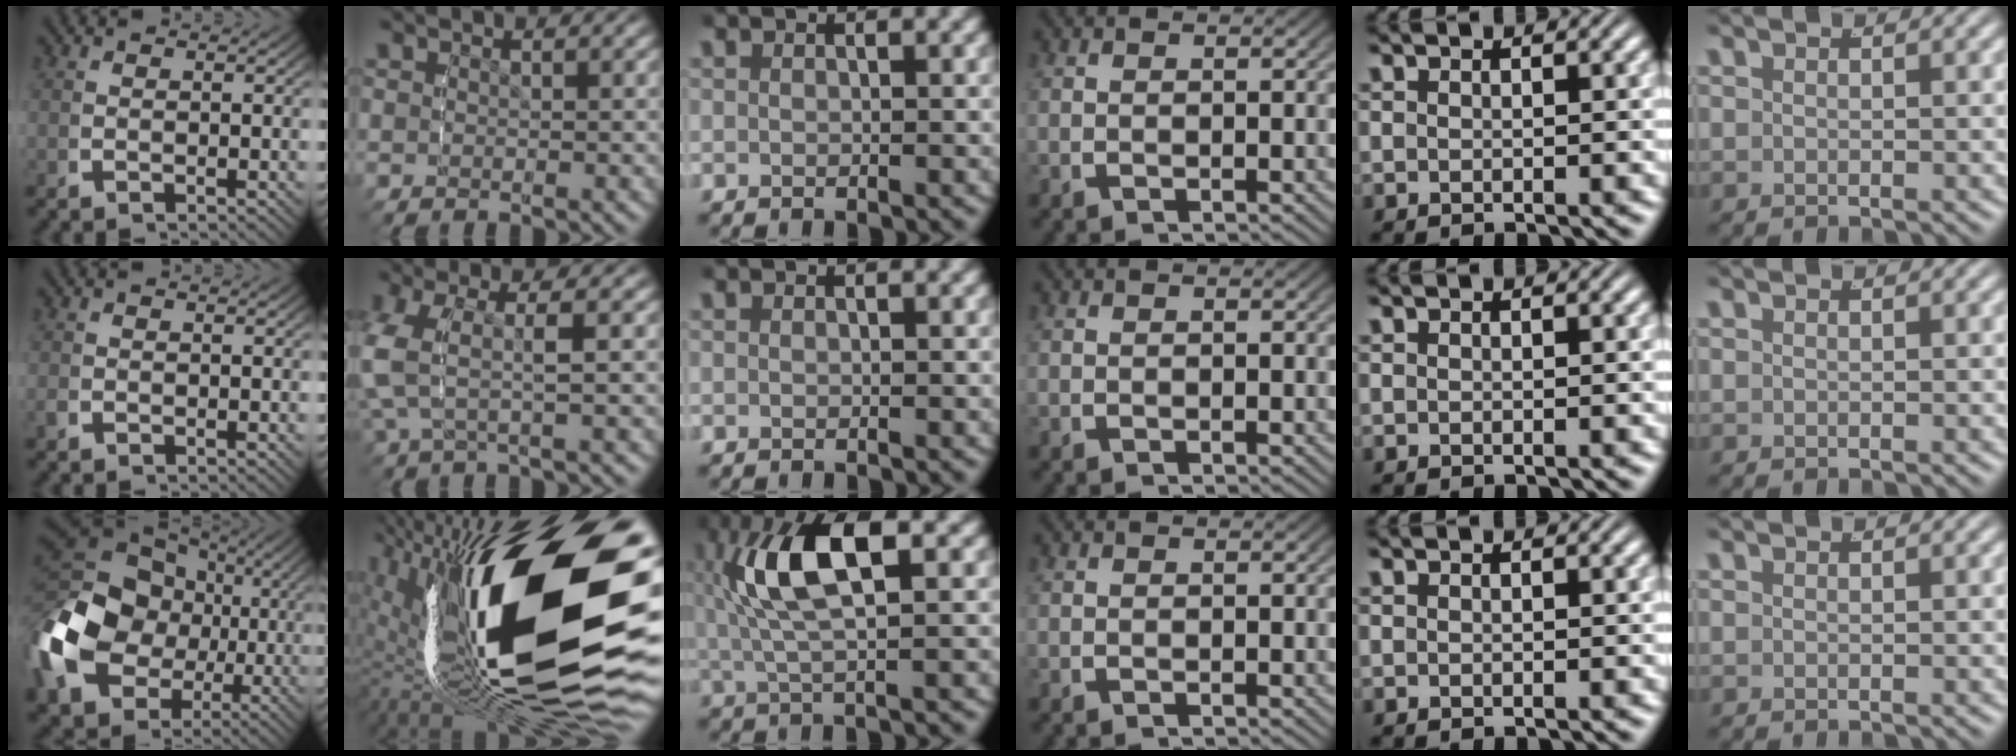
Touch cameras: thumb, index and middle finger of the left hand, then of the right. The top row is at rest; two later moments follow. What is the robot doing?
{"motion": "grasp_and_lifting", "object": "scissors"}